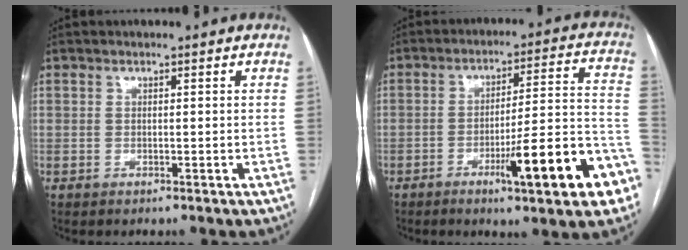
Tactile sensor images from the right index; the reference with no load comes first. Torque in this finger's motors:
{"motor_torque": [1.64, -0.49, 0.48, 0.11]}